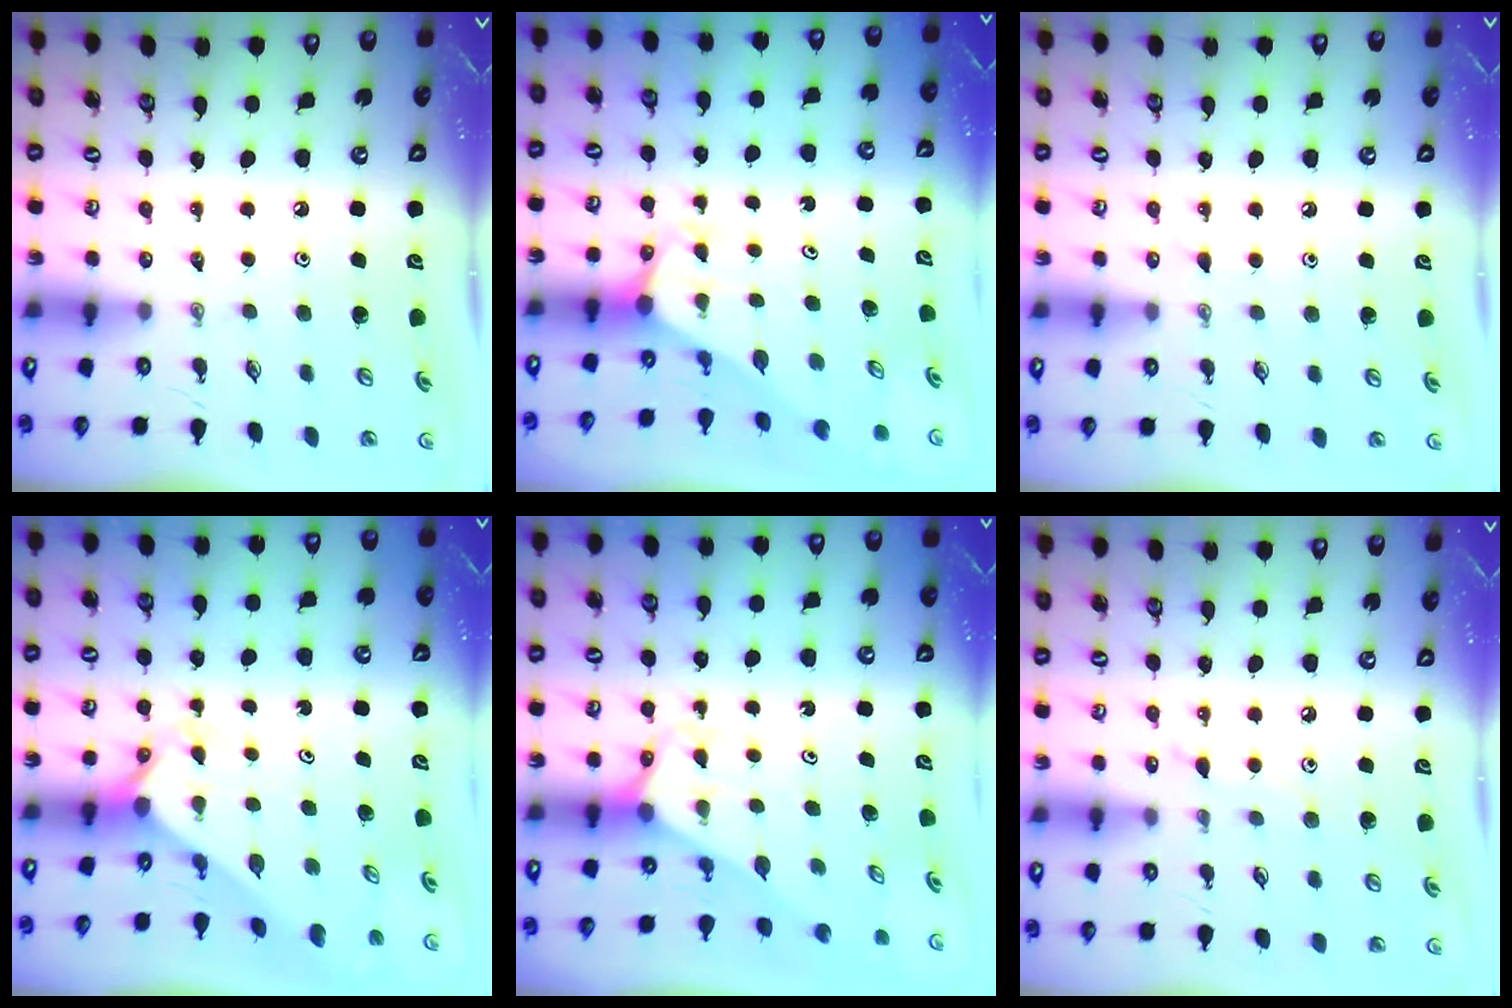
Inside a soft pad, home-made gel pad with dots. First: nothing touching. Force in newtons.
{"total": 3.1, "press": 3.1, "slide": 0.0}
{"total": 3.4, "press": 3.4, "slide": 0.5}
{"total": 2.4, "press": 2.4, "slide": 0.2}
{"total": 2.5, "press": 2.5, "slide": 0.1}
{"total": 4.8, "press": 4.7, "slide": 0.3}